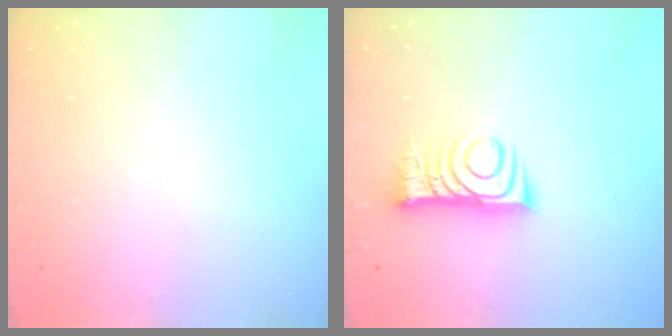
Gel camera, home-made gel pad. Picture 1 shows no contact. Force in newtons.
{"total": 10.8, "press": 10.8, "slide": 0.9}